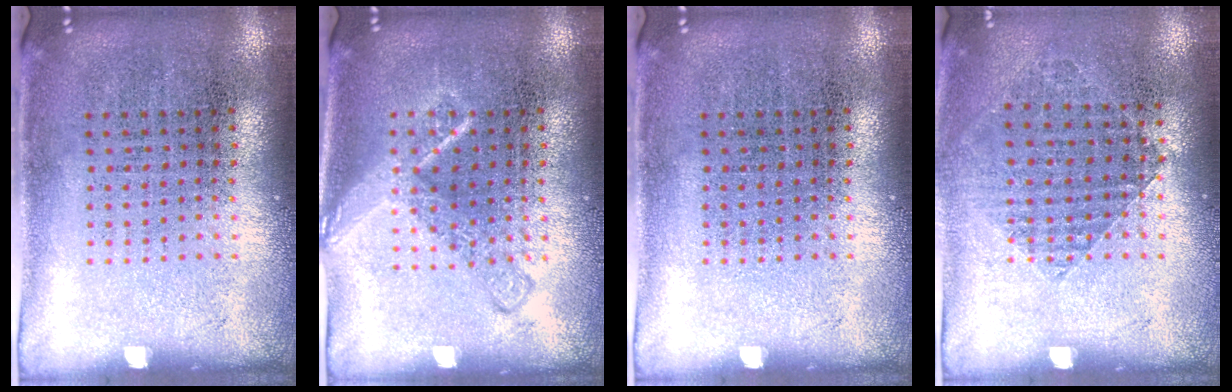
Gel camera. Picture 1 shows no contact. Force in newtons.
{"total": 2.3, "press": 2.3, "slide": 0.5}
{"total": 0.0}
{"total": 0.9, "press": 0.9, "slide": 0.4}